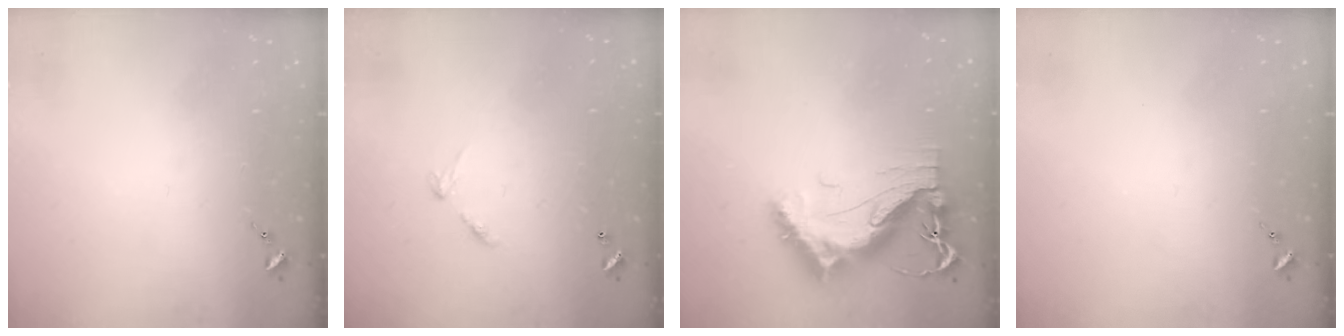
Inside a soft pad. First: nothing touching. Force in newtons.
{"total": 6.0, "press": 6.0, "slide": 0.5}
{"total": 11.9, "press": 11.9, "slide": 1.0}
{"total": 0.0}